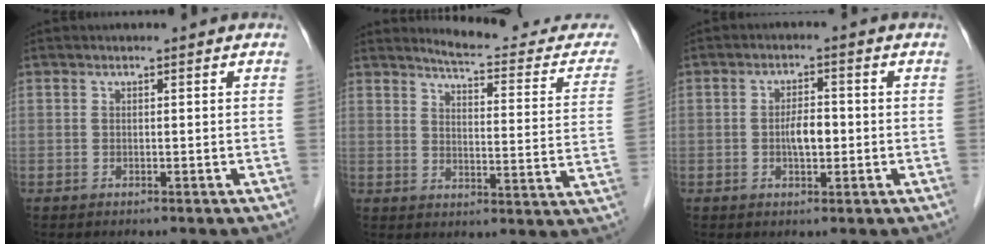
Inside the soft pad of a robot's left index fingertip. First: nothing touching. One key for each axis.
{"total": 15.2, "fx": 14.5, "fy": 2.0, "fz": 4.1, "tx": -0.038, "ty": -0.062, "tz": 0.158}
{"total": 3.5, "fx": -0.6, "fy": 1.4, "fz": 3.1, "tx": -0.057, "ty": -0.001, "tz": -0.012}